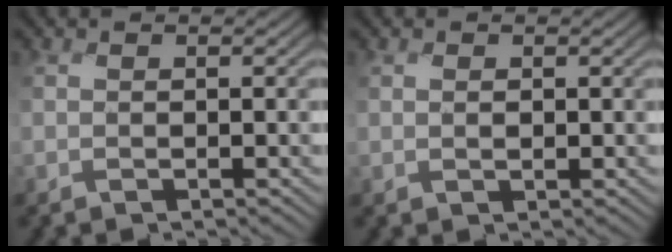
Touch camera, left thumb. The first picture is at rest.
{"total": 0.9, "force": [0.1, 0.6, 0.6], "torque": [-0.012, -0.002, 0.001]}